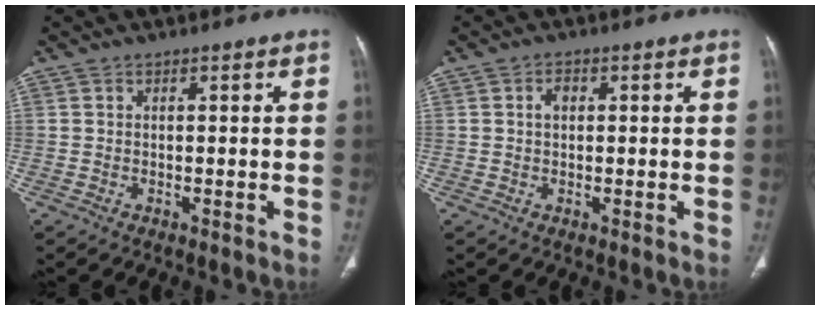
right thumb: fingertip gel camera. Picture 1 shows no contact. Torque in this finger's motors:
{"motor_torque": [0.29, 0.99, 0.30, -0.22, 0.01]}